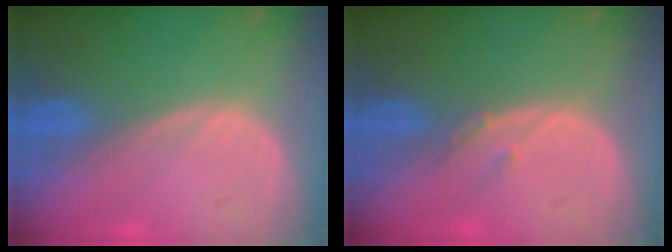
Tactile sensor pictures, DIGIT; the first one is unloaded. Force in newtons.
{"total": 1.5, "press": 1.3, "slide": 0.7}